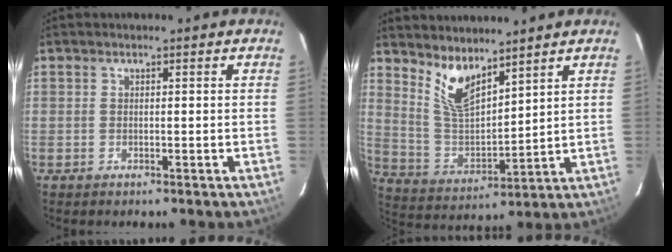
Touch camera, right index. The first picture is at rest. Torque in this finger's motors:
{"motor_torque": [0.25, 0.25, 0.12, 0.07]}